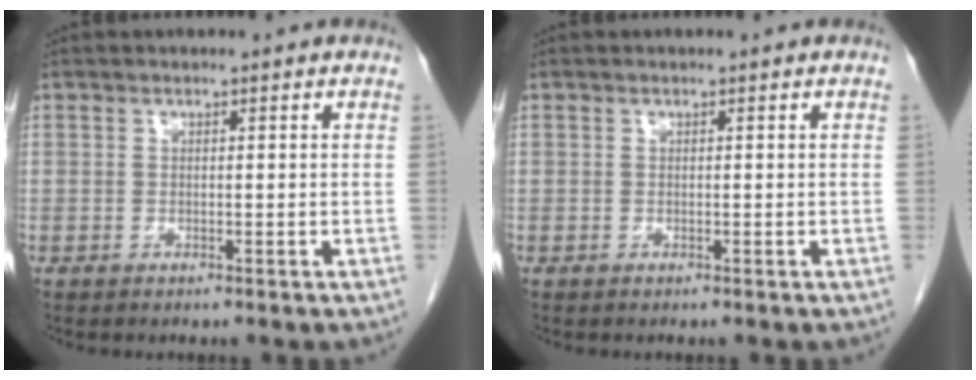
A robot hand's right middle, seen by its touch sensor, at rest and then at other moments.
{"total": 0.0}